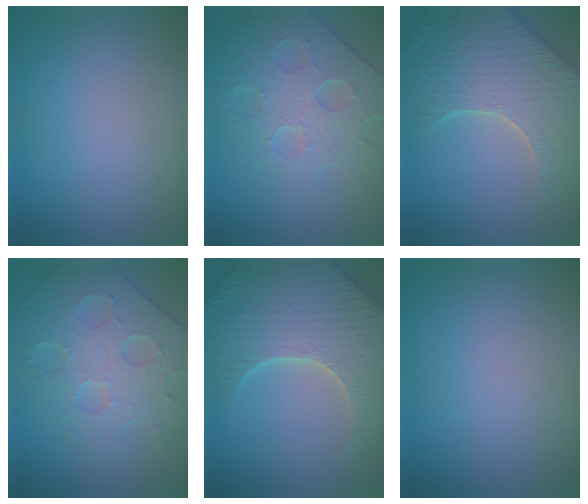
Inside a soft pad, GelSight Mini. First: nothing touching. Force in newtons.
{"total": 4.0, "press": 4.0, "slide": 0.5}
{"total": 9.2, "press": 6.4, "slide": 6.6}
{"total": 4.6, "press": 4.4, "slide": 1.1}
{"total": 7.8, "press": 7.5, "slide": 2.1}
{"total": 0.0}